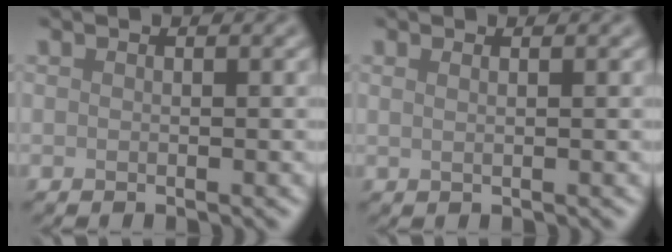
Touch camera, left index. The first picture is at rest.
{"total": 1.2, "force": [0.7, 0.6, 0.9], "torque": [-0.006, -0.003, 0.000]}